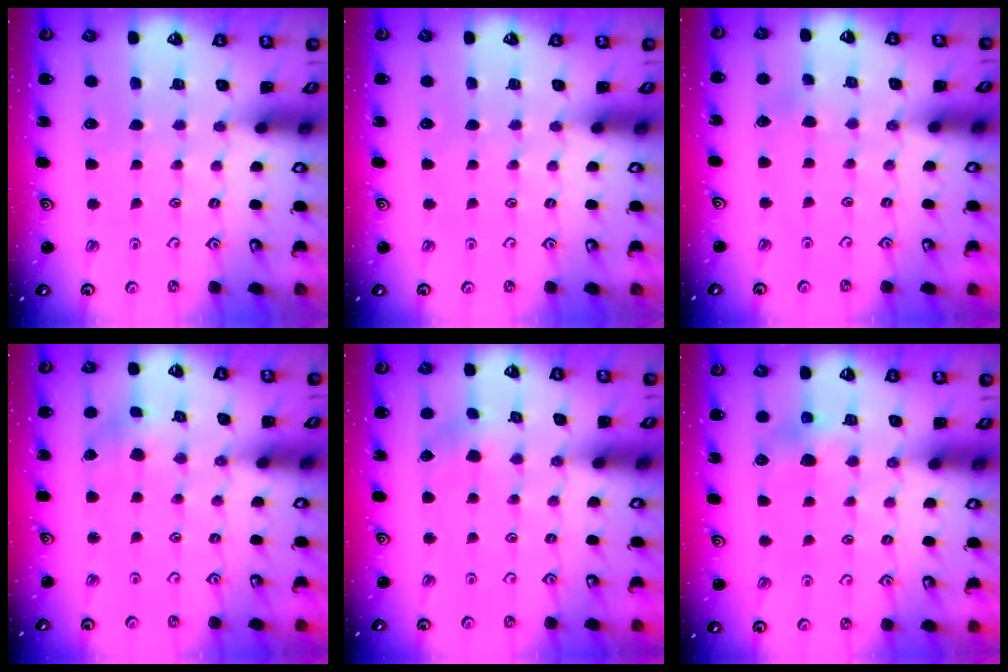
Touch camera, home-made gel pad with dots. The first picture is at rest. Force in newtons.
{"total": 0.0}
{"total": 2.4, "press": 2.4, "slide": 0.3}
{"total": 2.6, "press": 2.6, "slide": 0.4}
{"total": 2.5, "press": 2.3, "slide": 0.8}
{"total": 5.4, "press": 5.3, "slide": 0.5}